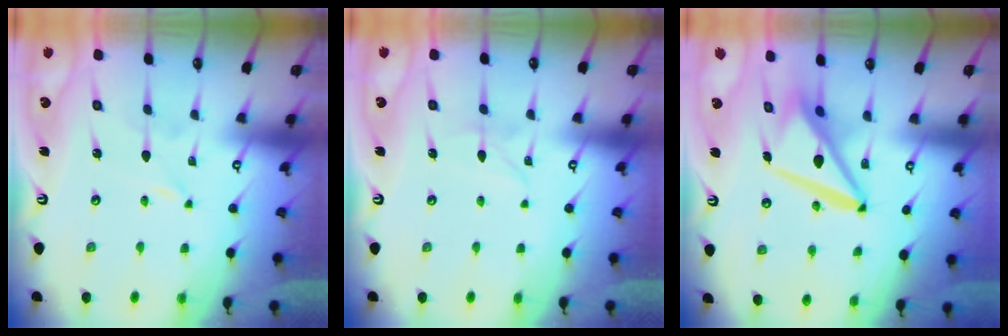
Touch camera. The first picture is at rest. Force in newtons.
{"total": 2.8, "press": 2.8, "slide": 0.2}
{"total": 12.7, "press": 12.6, "slide": 1.6}